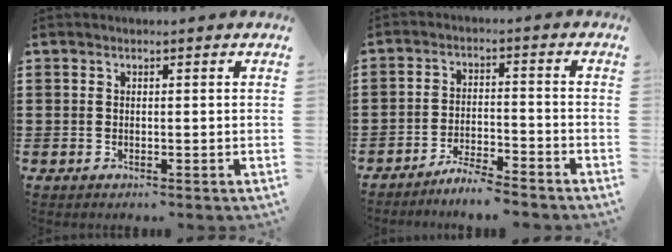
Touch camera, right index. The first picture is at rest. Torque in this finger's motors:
{"motor_torque": [0.72, 0.85, 0.34, 0.09]}